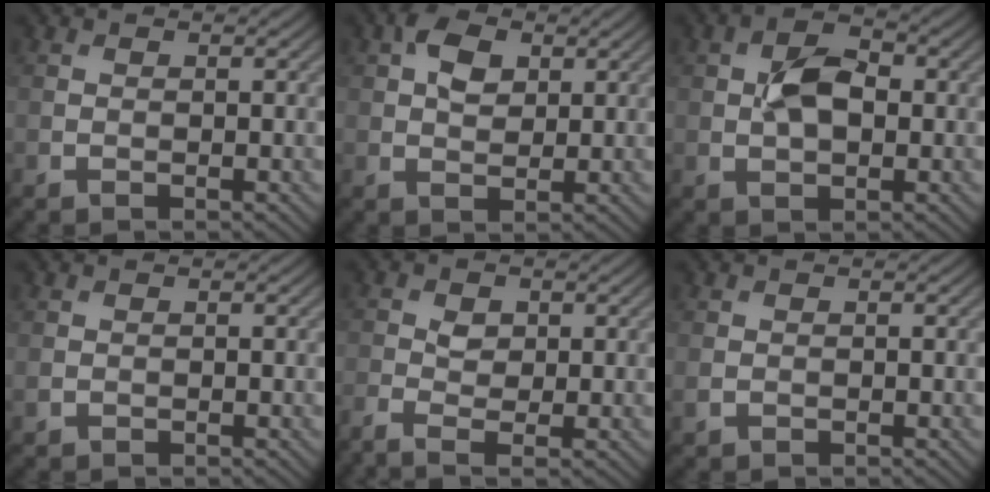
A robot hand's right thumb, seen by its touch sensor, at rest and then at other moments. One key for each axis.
{"total": 4.2, "fx": 1.5, "fy": 2.7, "fz": 2.9, "tx": -0.055, "ty": 0.007, "tz": 0.021}
{"total": 5.4, "fx": 0.4, "fy": 3.2, "fz": 4.4, "tx": -0.085, "ty": 0.003, "tz": 0.003}
{"total": 0.7, "fx": 0.1, "fy": 0.6, "fz": 0.3, "tx": -0.008, "ty": -0.003, "tz": 0.004}
{"total": 2.5, "fx": -0.7, "fy": 1.3, "fz": 2.0, "tx": -0.048, "ty": -0.001, "tz": -0.018}
{"total": 1.0, "fx": 0.0, "fy": 0.9, "fz": 0.5, "tx": -0.015, "ty": -0.004, "tz": 0.002}